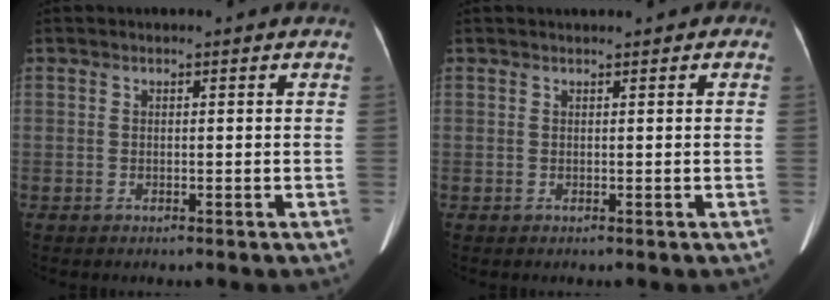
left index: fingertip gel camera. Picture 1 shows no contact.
{"total": 1.2, "force": [0.7, 0.5, 0.8], "torque": [-0.011, 0.015, 0.010]}